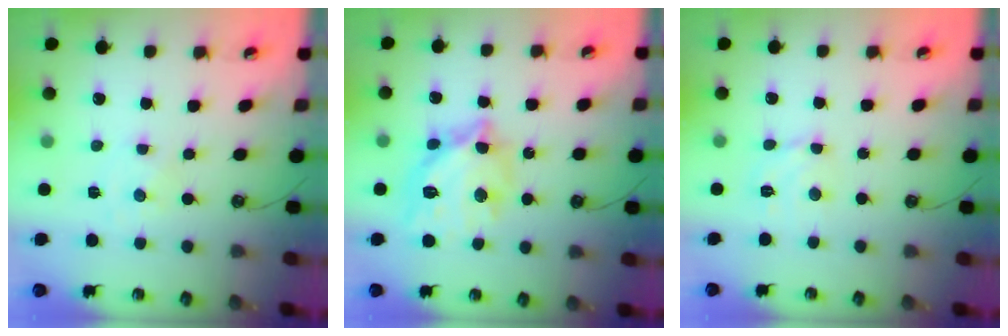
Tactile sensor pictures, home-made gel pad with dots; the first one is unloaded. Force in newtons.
{"total": 17.7, "press": 17.6, "slide": 1.5}
{"total": 6.4, "press": 6.4, "slide": 0.7}